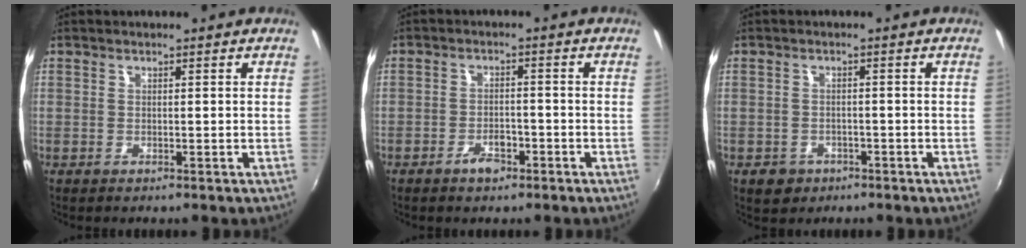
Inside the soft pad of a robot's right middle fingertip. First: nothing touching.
{"total": 3.6, "force": [-2.5, 1.8, 1.9], "torque": [-0.043, 0.001, -0.039]}
{"total": 3.9, "force": [-2.1, 3.1, 1.1], "torque": [-0.032, -0.001, -0.029]}